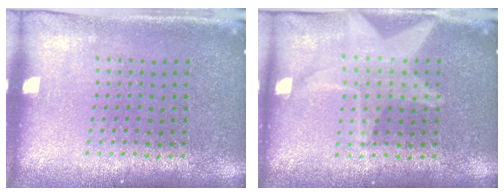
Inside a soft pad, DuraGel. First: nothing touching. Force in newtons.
{"total": 3.0, "press": 3.0, "slide": 0.4}